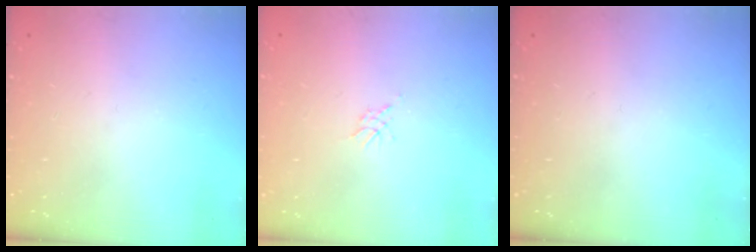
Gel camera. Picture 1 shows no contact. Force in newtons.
{"total": 2.1, "press": 2.1, "slide": 0.5}
{"total": 0.0}